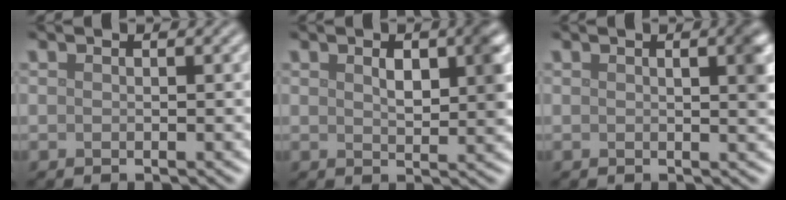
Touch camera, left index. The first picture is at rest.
{"total": 3.9, "force": [1.1, 1.8, 3.3], "torque": [-0.050, 0.005, 0.018]}
{"total": 2.6, "force": [0.7, 0.7, 2.4], "torque": [-0.023, 0.006, 0.007]}